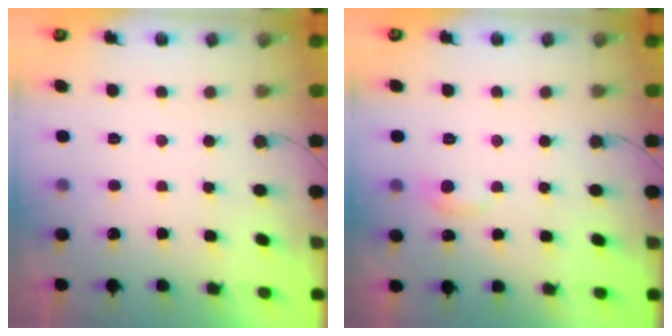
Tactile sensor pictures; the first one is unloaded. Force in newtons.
{"total": 5.5, "press": 5.5, "slide": 0.7}